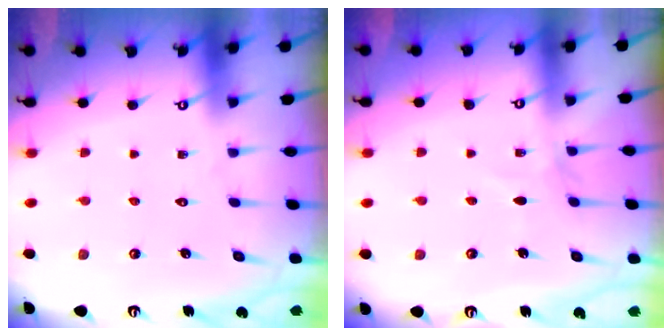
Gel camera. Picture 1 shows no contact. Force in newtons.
{"total": 2.3, "press": 2.3, "slide": 0.3}